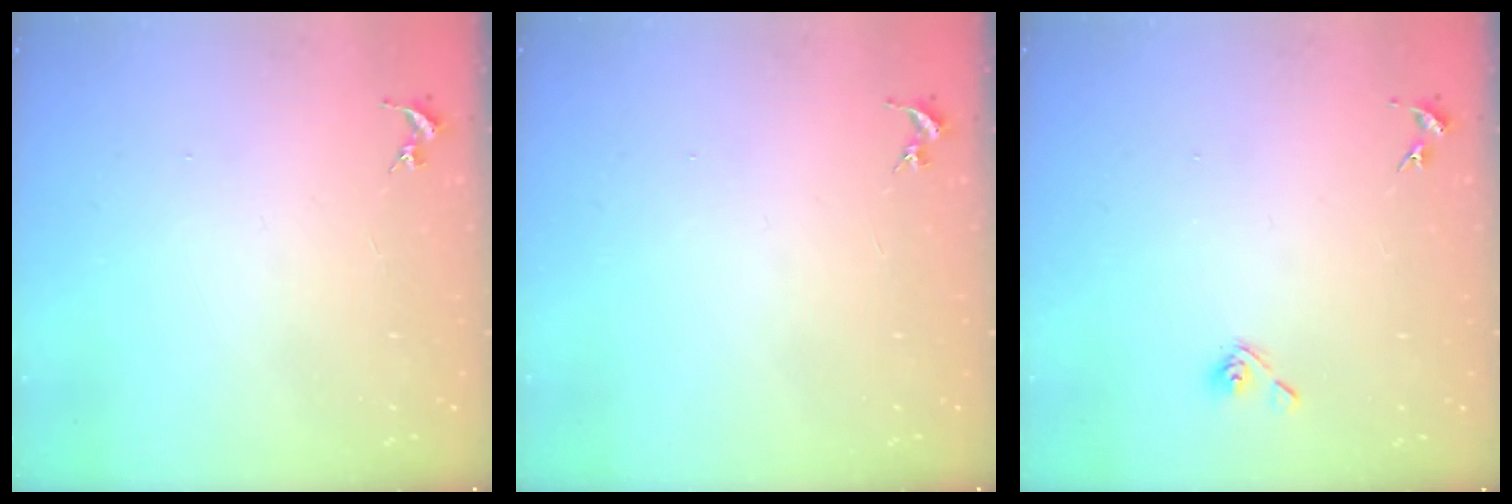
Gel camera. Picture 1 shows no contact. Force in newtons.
{"total": 0.0}
{"total": 5.3, "press": 4.9, "slide": 2.0}